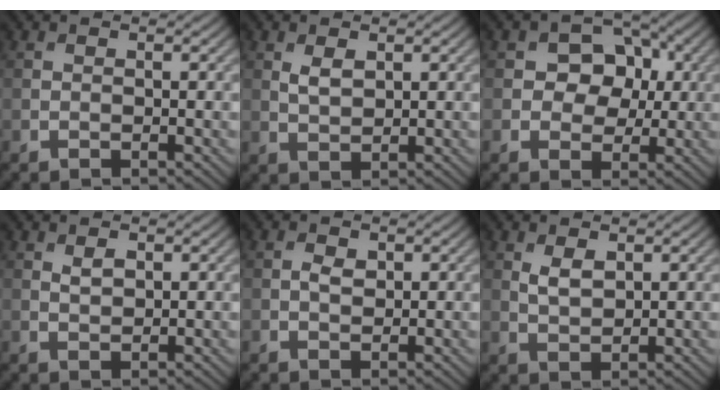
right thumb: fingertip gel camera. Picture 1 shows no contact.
{"total": 2.3, "force": [1.0, 1.2, 1.7], "torque": [-0.039, -0.004, 0.022]}
{"total": 6.4, "force": [0.9, 5.1, 3.8], "torque": [-0.060, 0.004, -0.004]}
{"total": 1.6, "force": [0.7, 0.9, 1.1], "torque": [-0.023, -0.003, 0.017]}
{"total": 1.7, "force": [0.4, 1.1, 1.2], "torque": [-0.024, -0.002, 0.007]}
{"total": 2.7, "force": [1.1, 1.4, 2.0], "torque": [-0.047, -0.005, 0.027]}